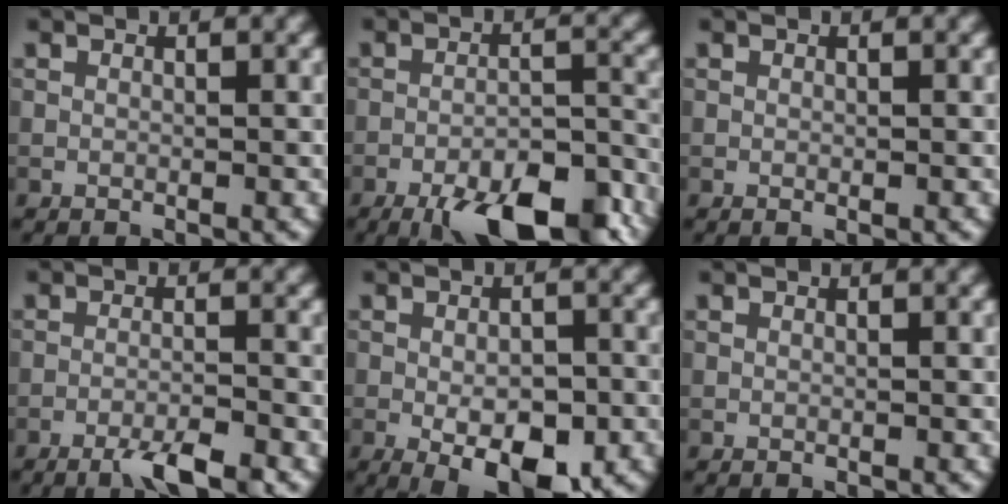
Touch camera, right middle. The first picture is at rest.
{"total": 11.5, "force": [-8.1, 3.9, 7.1], "torque": [-0.107, -0.020, -0.112]}
{"total": 0.0}
{"total": 3.6, "force": [-2.6, 0.4, 2.5], "torque": [-0.047, 0.000, -0.048]}
{"total": 6.9, "force": [-2.7, 2.9, 5.6], "torque": [-0.084, -0.008, -0.037]}
{"total": 0.0}